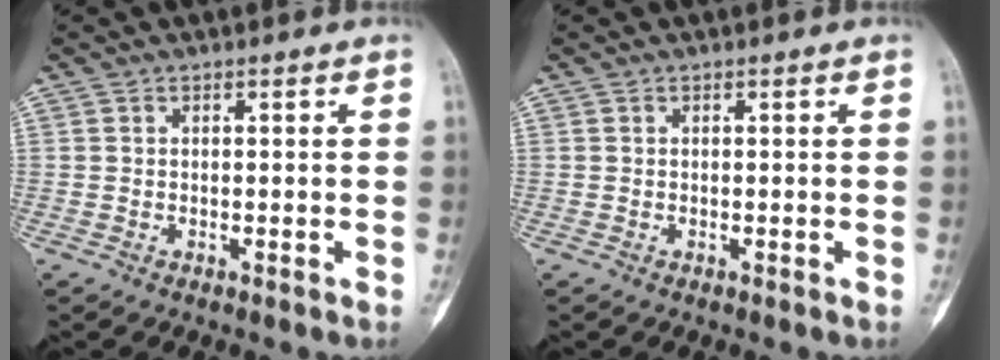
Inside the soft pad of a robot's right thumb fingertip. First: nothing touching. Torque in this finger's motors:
{"motor_torque": [0.00, 0.00, 0.04, -0.04, 0.00]}